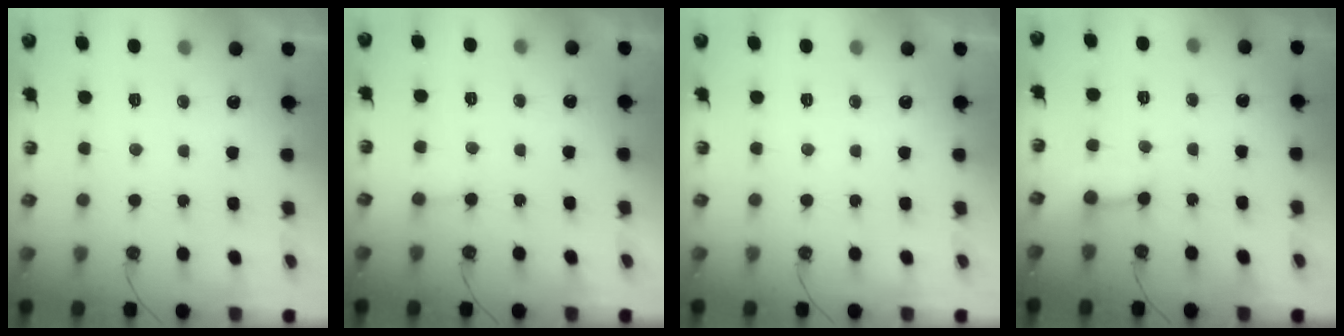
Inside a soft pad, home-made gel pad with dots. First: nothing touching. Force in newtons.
{"total": 3.6, "press": 3.6, "slide": 0.3}
{"total": 0.0}
{"total": 3.1, "press": 3.1, "slide": 0.3}